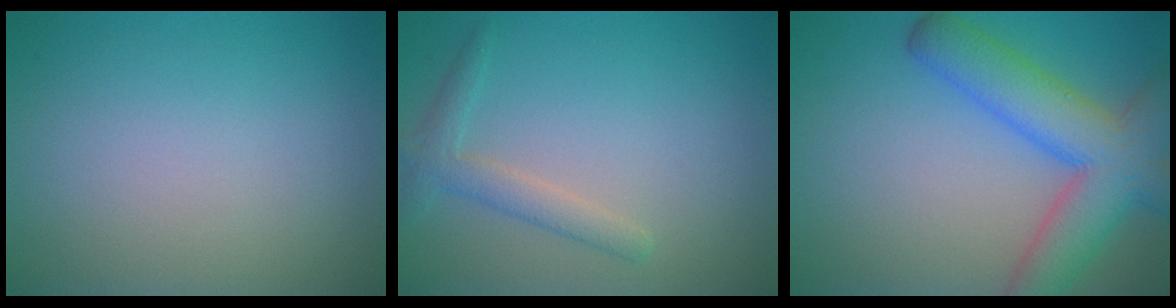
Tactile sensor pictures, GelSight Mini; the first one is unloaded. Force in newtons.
{"total": 2.2, "press": 2.2, "slide": 0.1}
{"total": 8.2, "press": 8.1, "slide": 0.5}